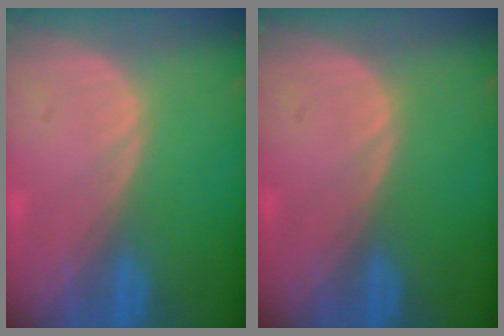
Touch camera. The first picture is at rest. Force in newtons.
{"total": 0.0}